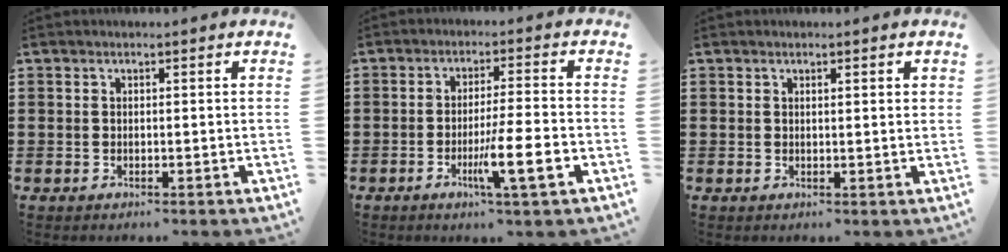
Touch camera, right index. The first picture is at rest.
{"total": 7.9, "force": [-2.9, 0.5, 7.3], "torque": [-0.123, -0.011, -0.048]}
{"total": 0.9, "force": [0.7, 0.2, 0.6], "torque": [-0.014, 0.002, 0.012]}